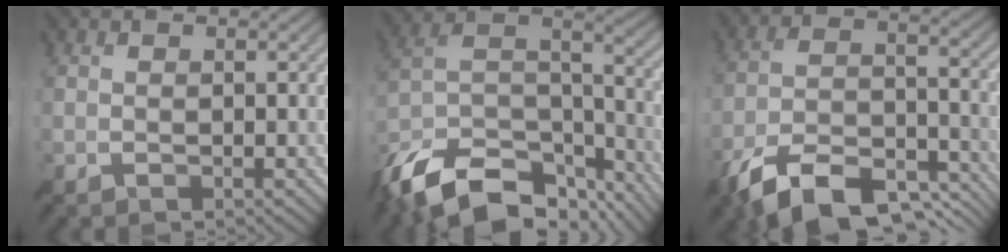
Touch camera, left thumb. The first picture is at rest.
{"total": 17.0, "force": [-12.2, 7.9, 8.8], "torque": [-0.234, -0.030, -0.193]}
{"total": 13.1, "force": [-9.3, 5.1, 7.6], "torque": [-0.148, -0.003, -0.176]}